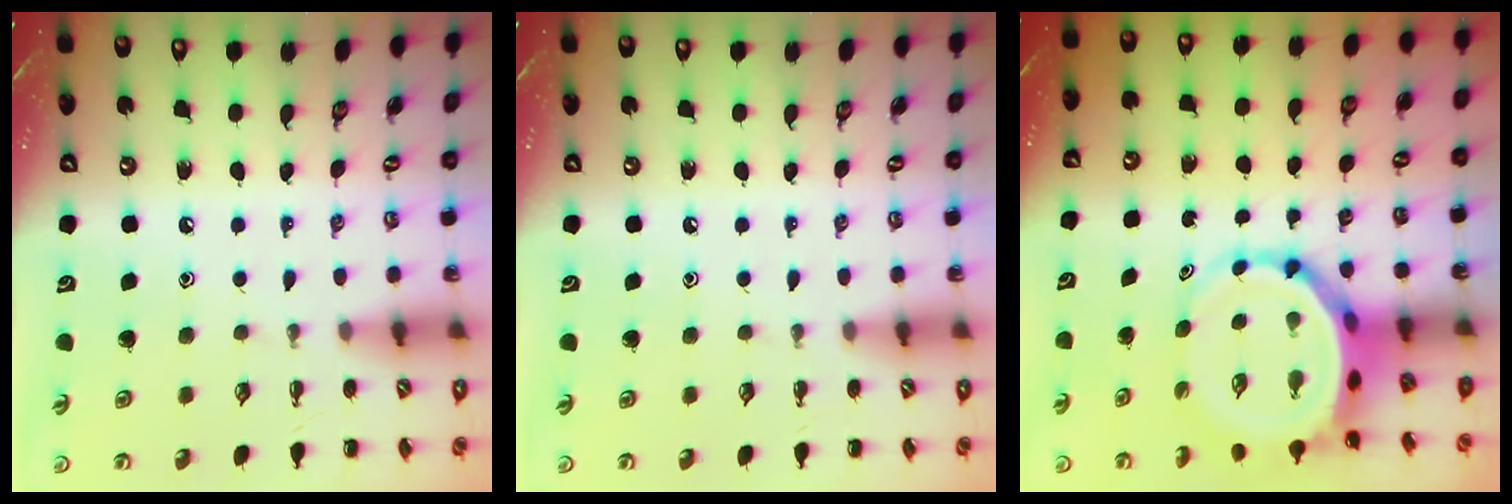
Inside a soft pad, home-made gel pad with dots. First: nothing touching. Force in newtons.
{"total": 0.0}
{"total": 7.0, "press": 6.7, "slide": 2.1}